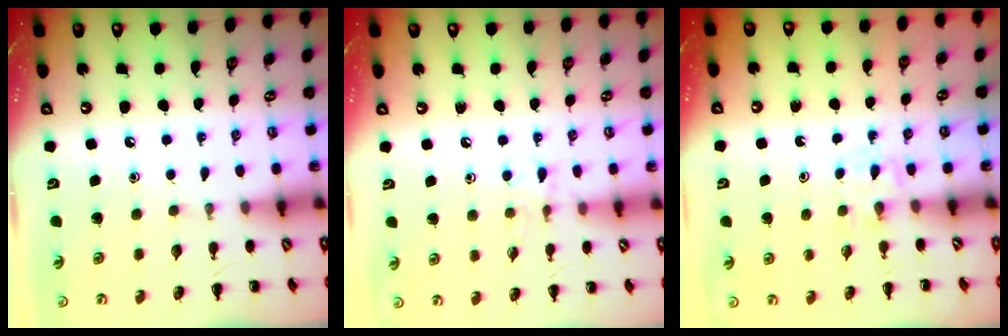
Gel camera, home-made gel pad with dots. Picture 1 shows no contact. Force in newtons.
{"total": 6.2, "press": 6.0, "slide": 1.4}
{"total": 3.2, "press": 3.0, "slide": 1.1}